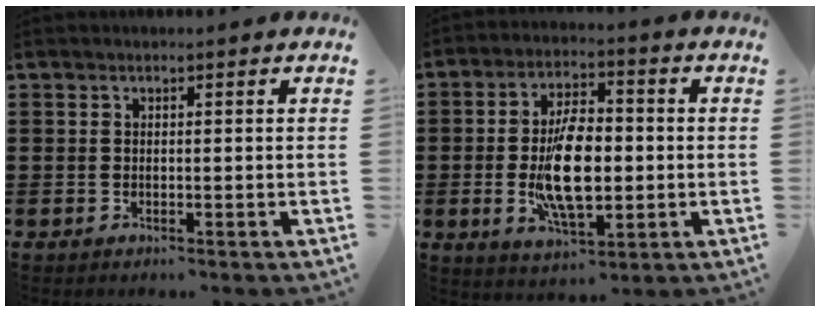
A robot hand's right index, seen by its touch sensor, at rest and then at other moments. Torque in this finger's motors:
{"motor_torque": [2.14, 0.00, 1.05, 0.21]}